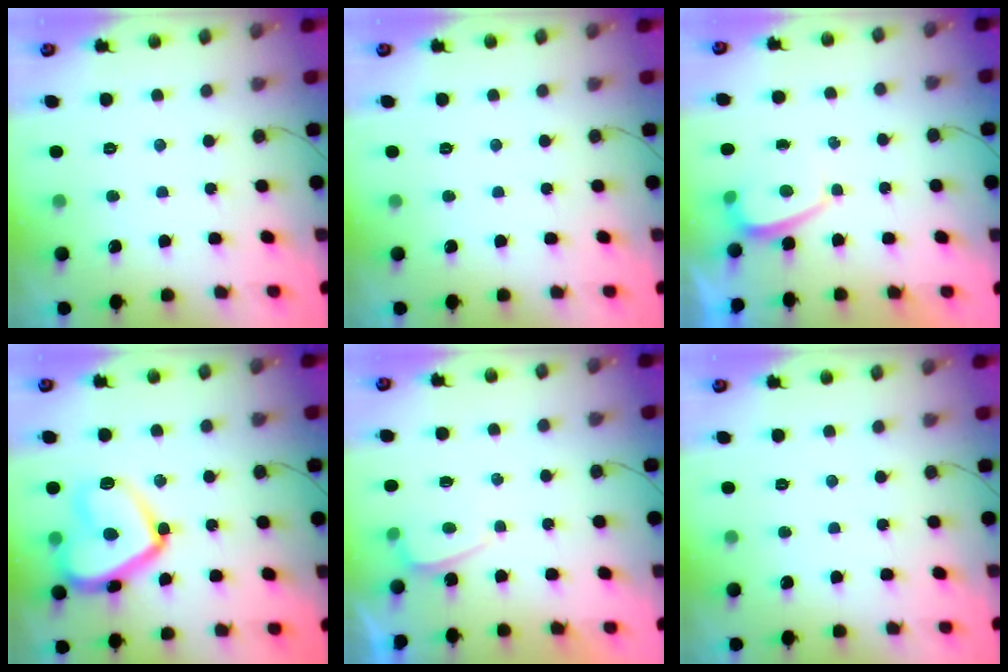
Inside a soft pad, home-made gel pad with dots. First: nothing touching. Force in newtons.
{"total": 0.0}
{"total": 0.9, "press": 0.7, "slide": 0.5}
{"total": 17.5, "press": 17.5, "slide": 1.6}
{"total": 0.6, "press": 0.4, "slide": 0.5}
{"total": 0.0}